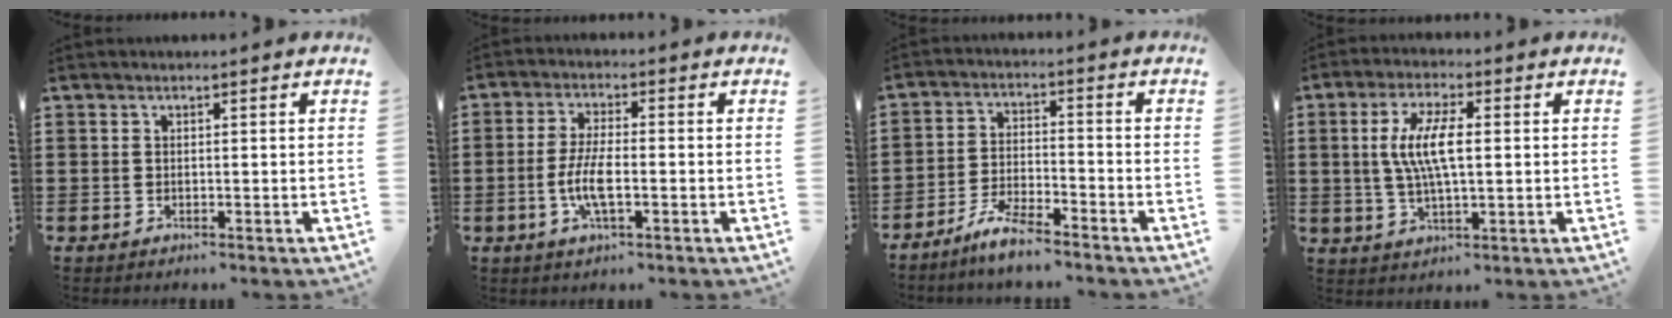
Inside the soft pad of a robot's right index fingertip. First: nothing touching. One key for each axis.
{"total": 5.9, "fx": -1.6, "fy": 1.5, "fz": 5.5, "tx": -0.129, "ty": -0.011, "tz": -0.038}
{"total": 5.4, "fx": -5.0, "fy": 0.4, "fz": 2.1, "tx": -0.058, "ty": -0.002, "tz": -0.100}
{"total": 7.8, "fx": 0.8, "fy": 2.5, "fz": 7.3, "tx": -0.161, "ty": 0.002, "tz": 0.005}